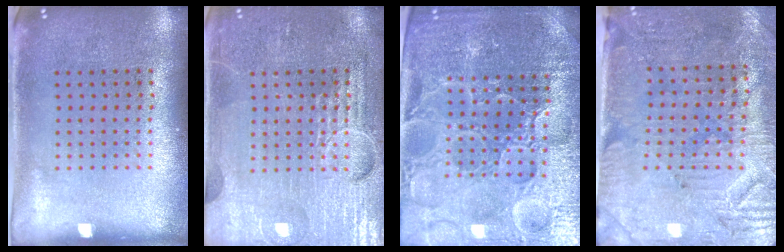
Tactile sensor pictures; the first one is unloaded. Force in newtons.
{"total": 4.0, "press": 4.0, "slide": 0.3}
{"total": 5.2, "press": 4.9, "slide": 1.8}
{"total": 3.2, "press": 2.9, "slide": 1.4}